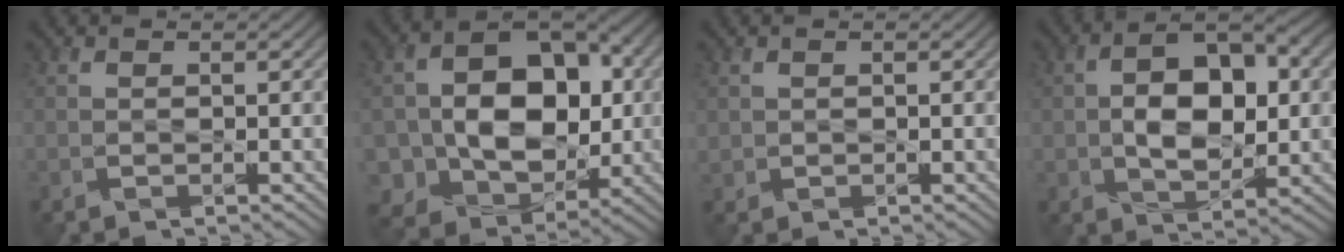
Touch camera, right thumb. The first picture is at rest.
{"total": 13.9, "force": [-0.8, 10.6, 9.0], "torque": [-0.150, -0.007, -0.016]}
{"total": 0.9, "force": [0.3, 0.9, 0.0], "torque": [-0.003, -0.006, 0.007]}
{"total": 9.5, "force": [0.8, 5.4, 7.8], "torque": [-0.135, 0.007, 0.008]}